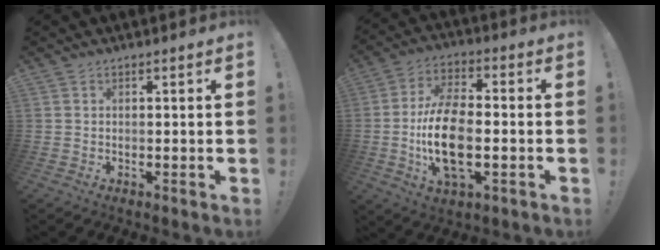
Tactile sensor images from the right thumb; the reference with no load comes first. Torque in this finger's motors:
{"motor_torque": [0.37, 0.67, 0.52, 0.26, 0.48]}